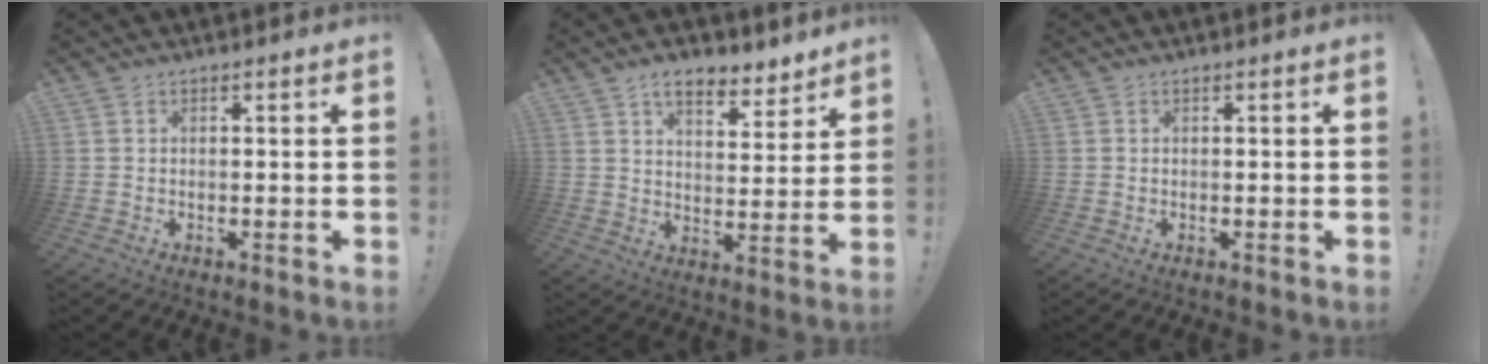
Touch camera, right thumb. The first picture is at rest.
{"total": 8.8, "force": [6.5, 3.9, 4.4], "torque": [-0.066, -0.038, 0.118]}
{"total": 0.0}